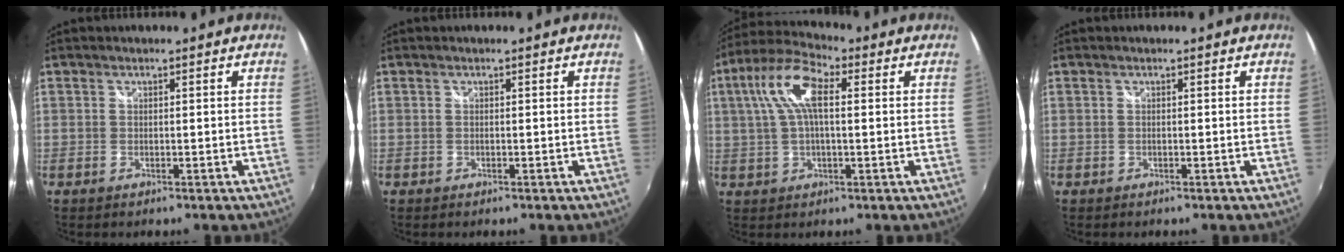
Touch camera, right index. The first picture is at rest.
{"total": 0.0}
{"total": 10.9, "force": [2.6, 4.6, 9.6], "torque": [-0.197, 0.028, 0.041]}
{"total": 0.0}